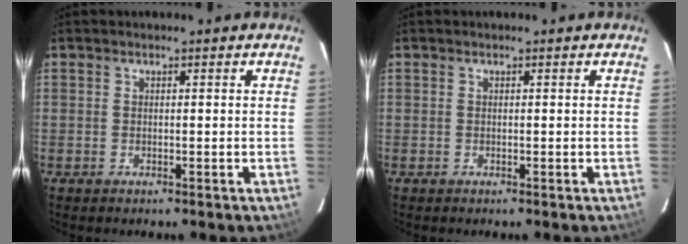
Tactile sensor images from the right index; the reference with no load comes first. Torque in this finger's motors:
{"motor_torque": [0.00, 0.00, 0.03, 0.00]}